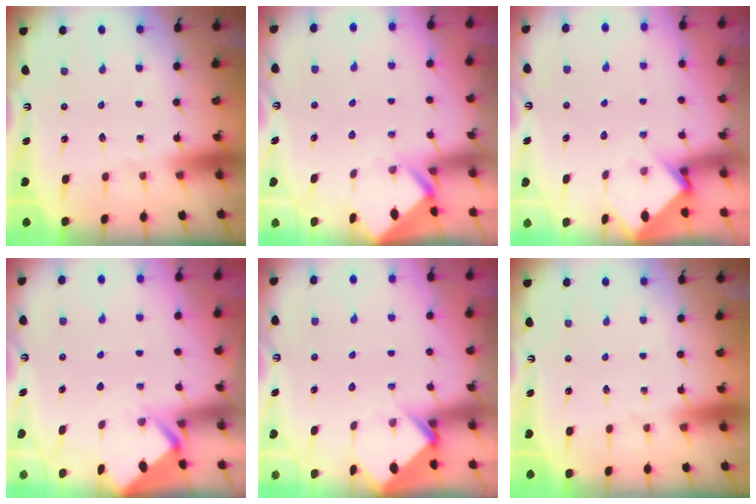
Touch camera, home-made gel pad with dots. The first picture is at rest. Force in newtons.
{"total": 2.3, "press": 2.3, "slide": 0.2}
{"total": 3.4, "press": 3.4, "slide": 0.3}
{"total": 2.5, "press": 2.5, "slide": 0.2}
{"total": 3.9, "press": 3.9, "slide": 0.3}
{"total": 0.0}